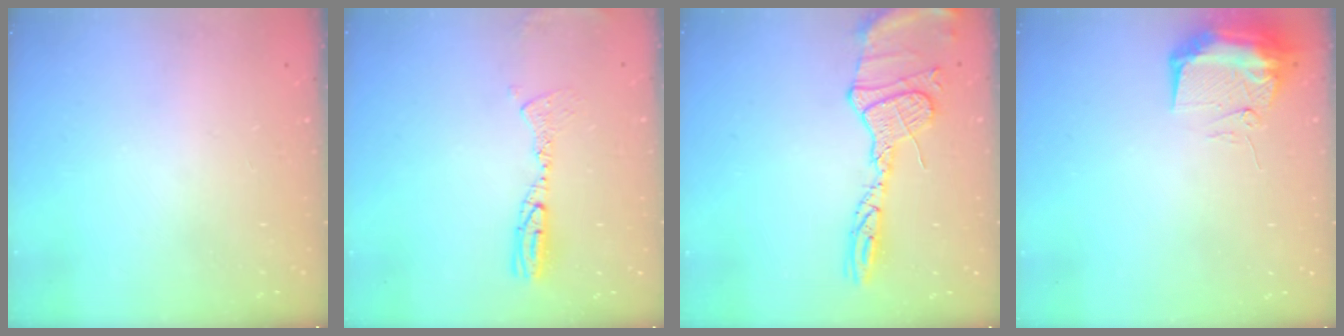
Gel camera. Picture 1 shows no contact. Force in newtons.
{"total": 9.6, "press": 9.5, "slide": 1.9}
{"total": 14.8, "press": 14.8, "slide": 1.1}
{"total": 9.8, "press": 9.7, "slide": 1.2}